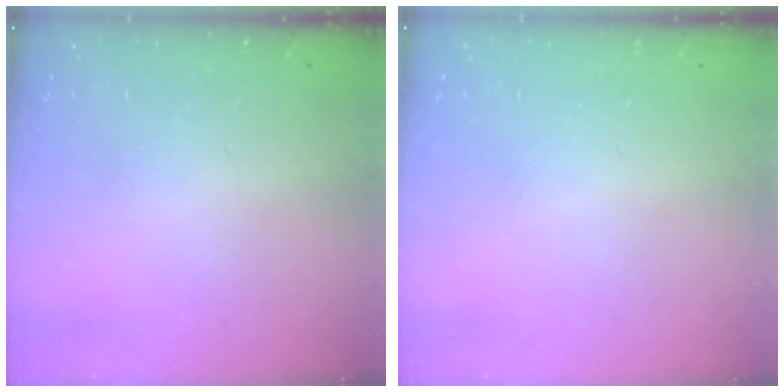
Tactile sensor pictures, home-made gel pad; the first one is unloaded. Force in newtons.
{"total": 0.0}